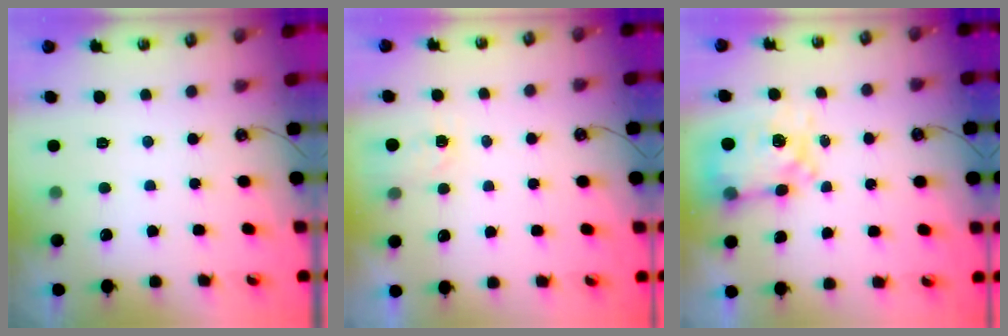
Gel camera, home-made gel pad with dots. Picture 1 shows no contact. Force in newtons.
{"total": 1.3, "press": 1.2, "slide": 0.2}
{"total": 7.9, "press": 7.8, "slide": 0.7}